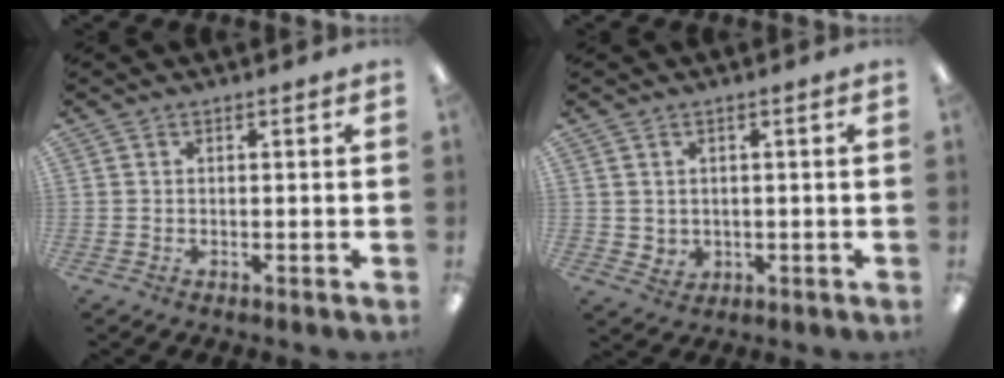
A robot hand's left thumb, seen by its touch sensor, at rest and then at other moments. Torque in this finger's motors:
{"motor_torque": [-0.12, 0.18, 0.25, -0.34, 0.02]}